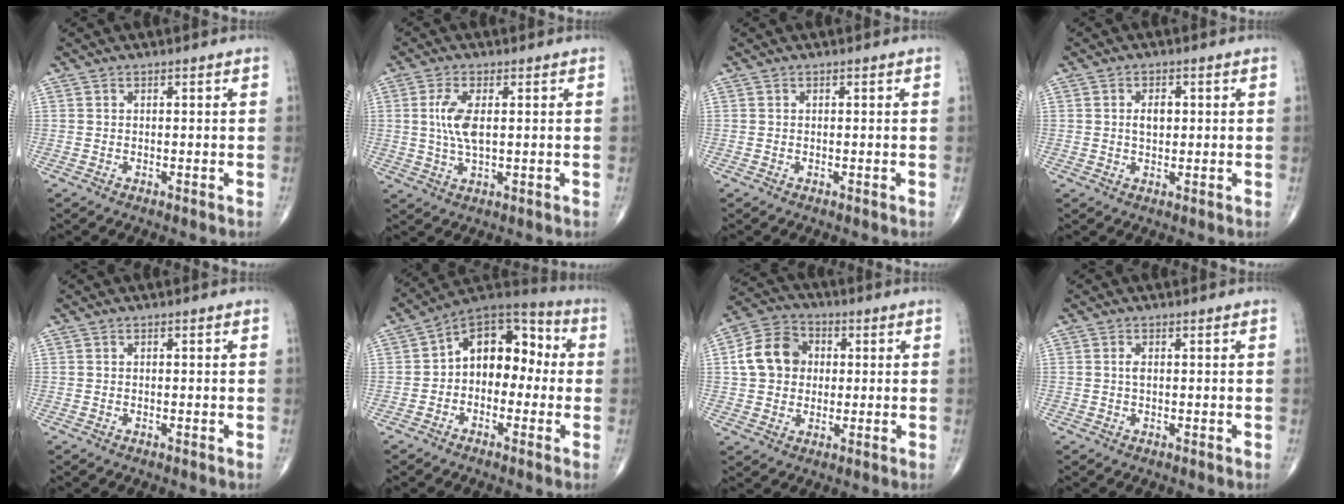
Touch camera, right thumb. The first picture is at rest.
{"total": 6.0, "force": [0.9, 2.4, 5.5], "torque": [-0.121, -0.003, 0.017]}
{"total": 0.0}
{"total": 3.2, "force": [0.4, 2.0, 2.5], "torque": [-0.032, 0.001, 0.005]}
{"total": 0.0}
{"total": 13.0, "force": [-0.1, 8.9, 9.4], "torque": [-0.092, 0.048, -0.022]}
{"total": 10.9, "force": [1.2, 9.0, 6.0], "torque": [-0.088, 0.015, 0.012]}
{"total": 0.9, "force": [0.1, 0.4, 0.8], "torque": [-0.015, 0.001, 0.001]}